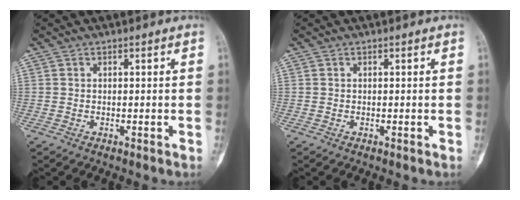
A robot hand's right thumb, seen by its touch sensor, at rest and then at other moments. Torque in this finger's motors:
{"motor_torque": [-0.12, 0.12, 0.05, 0.05, 0.00]}